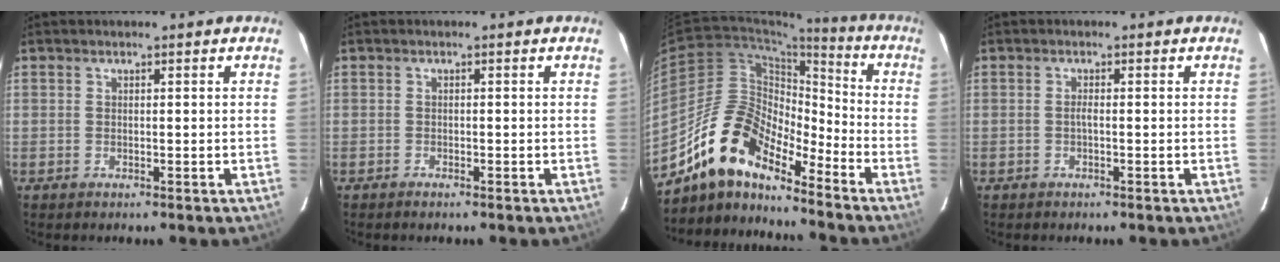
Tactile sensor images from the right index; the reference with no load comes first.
{"total": 0.7, "force": [-0.7, 0.2, 0.2], "torque": [-0.009, 0.000, -0.014]}
{"total": 15.2, "force": [-12.5, 5.0, 7.1], "torque": [-0.127, 0.006, -0.242]}
{"total": 0.8, "force": [-0.3, 0.0, 0.7], "torque": [-0.012, 0.003, -0.008]}